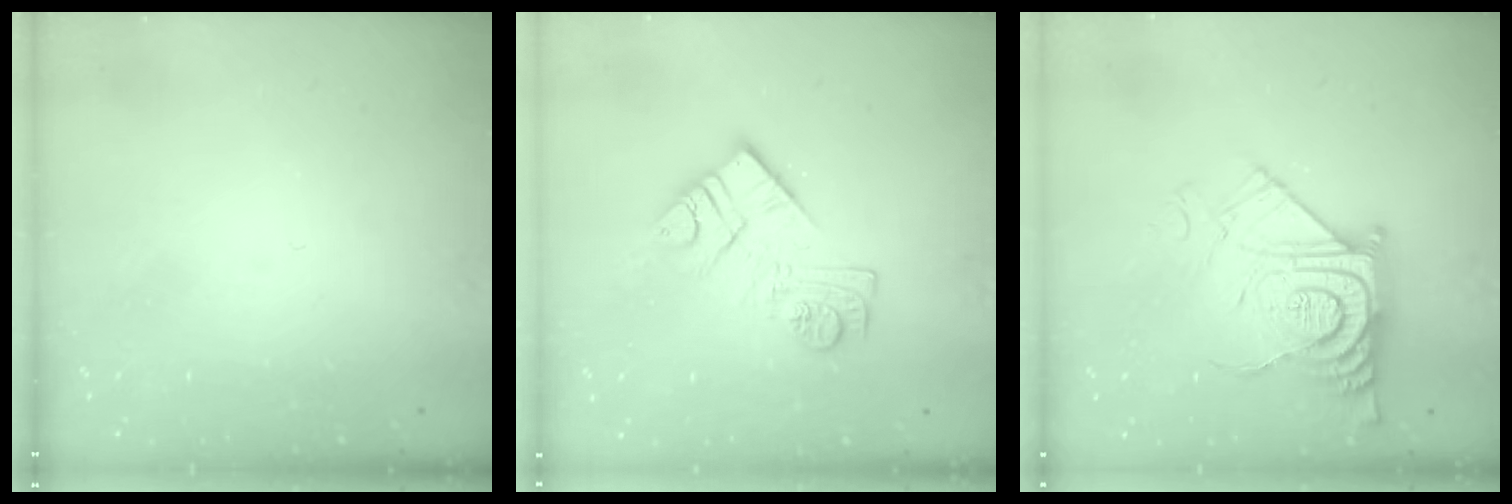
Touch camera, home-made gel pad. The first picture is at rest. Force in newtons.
{"total": 12.3, "press": 12.3, "slide": 0.2}
{"total": 14.0, "press": 13.9, "slide": 1.4}